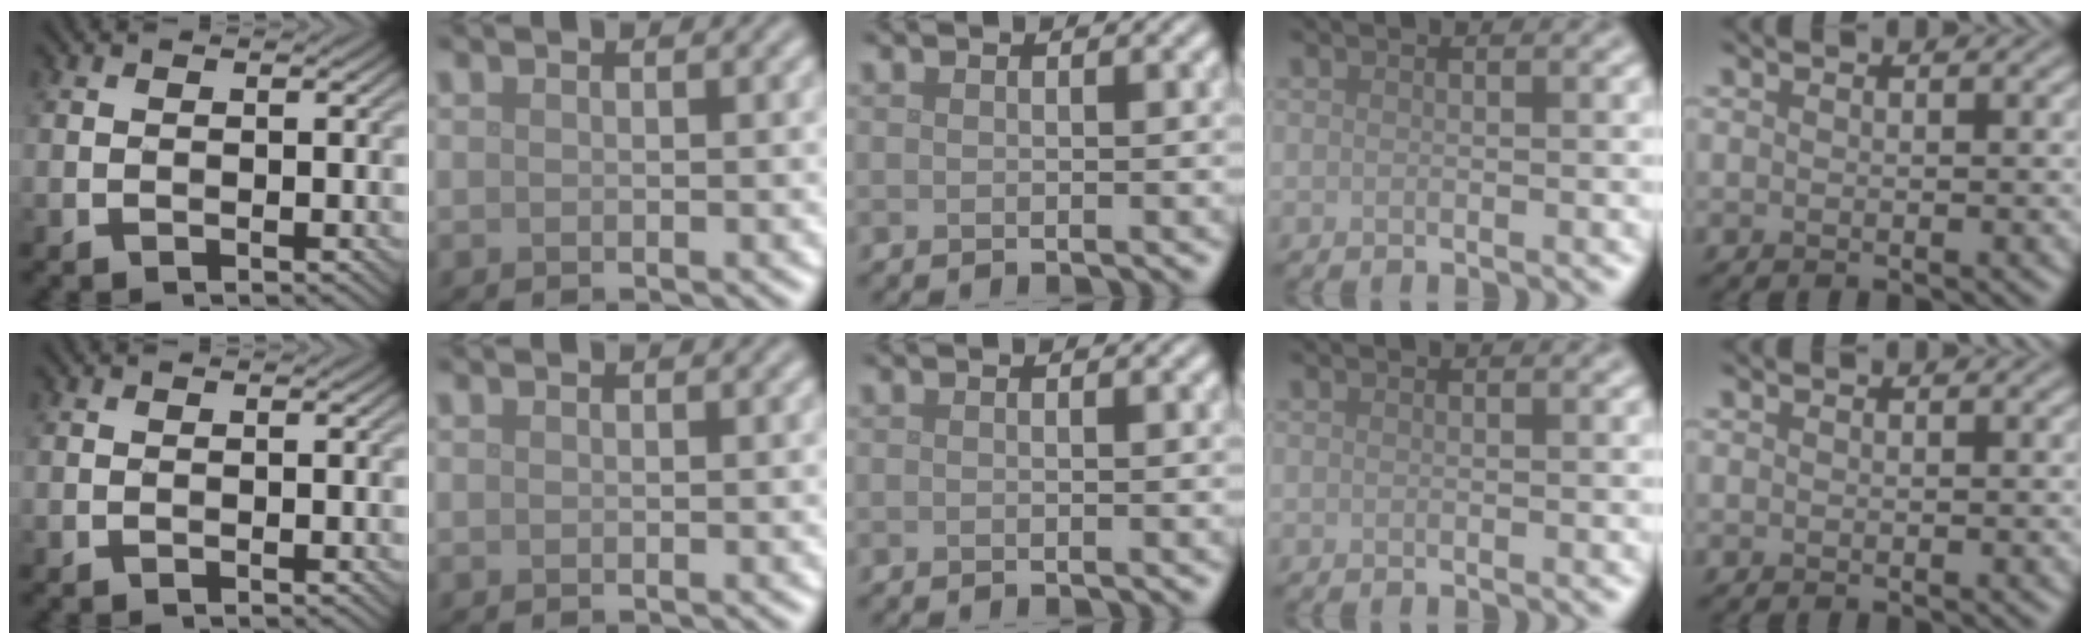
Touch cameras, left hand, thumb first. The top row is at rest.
{}